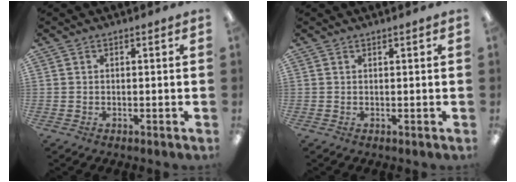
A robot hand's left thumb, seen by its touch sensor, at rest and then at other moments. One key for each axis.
{"total": 0.6, "fx": 0.6, "fy": 0.0, "fz": 0.3, "tx": -0.006, "ty": 0.000, "tz": 0.010}